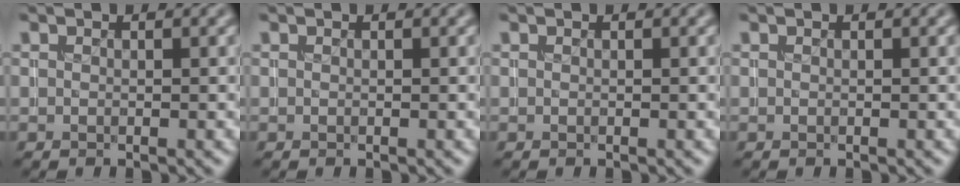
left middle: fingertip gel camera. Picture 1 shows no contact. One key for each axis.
{"total": 0.0}
{"total": 0.0}
{"total": 0.0}